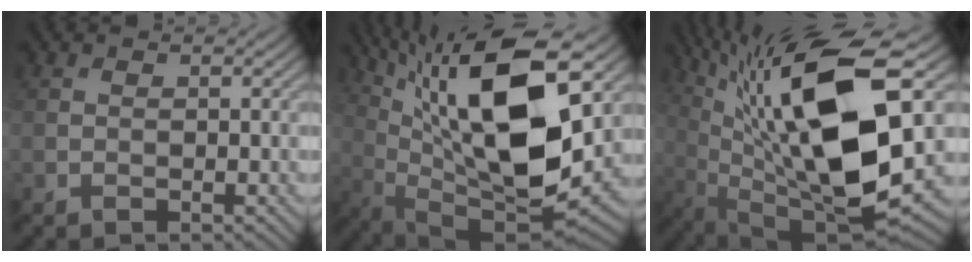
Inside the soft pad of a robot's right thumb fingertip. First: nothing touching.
{"total": 18.8, "force": [6.0, 6.4, 16.6], "torque": [-0.318, 0.014, 0.116]}
{"total": 19.5, "force": [4.0, 6.7, 17.8], "torque": [-0.340, 0.022, 0.080]}